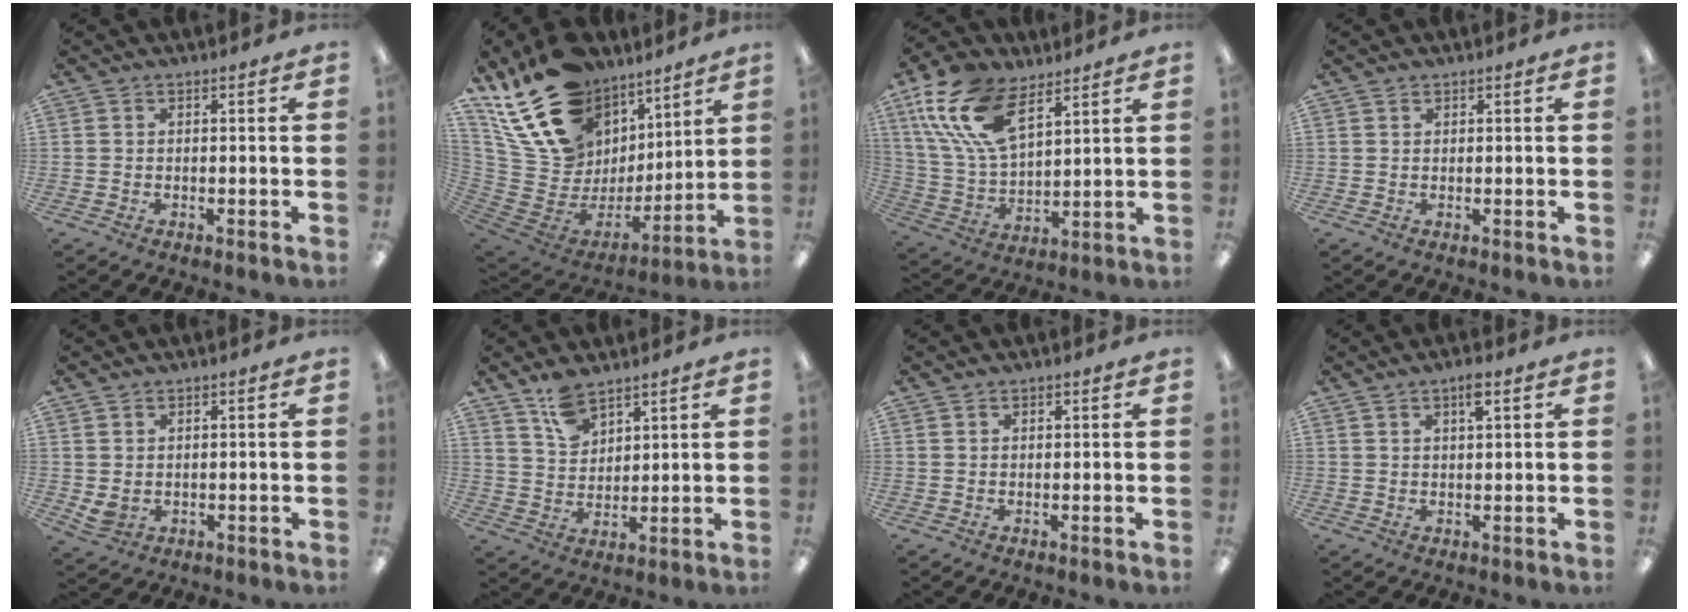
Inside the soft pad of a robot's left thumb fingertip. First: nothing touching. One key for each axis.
{"total": 23.4, "fx": 14.5, "fy": 15.5, "fz": 9.8, "tx": -0.186, "ty": -0.087, "tz": 0.295}
{"total": 18.3, "fx": 9.9, "fy": 9.1, "fz": 12.5, "tx": -0.279, "ty": -0.026, "tz": 0.177}
{"total": 0.6, "fx": 0.5, "fy": 0.3, "fz": 0.2, "tx": -0.005, "ty": 0.002, "tz": 0.008}
{"total": 2.9, "fx": 0.7, "fy": 2.3, "fz": 1.6, "tx": -0.028, "ty": -0.004, "tz": 0.012}
{"total": 7.6, "fx": 5.9, "fy": 3.7, "fz": 3.1, "tx": -0.062, "ty": -0.026, "tz": 0.111}
{"total": 0.7, "fx": 0.5, "fy": 0.4, "fz": 0.3, "tx": -0.006, "ty": 0.003, "tz": 0.009}
{"total": 2.7, "fx": 1.7, "fy": 0.7, "fz": 1.9, "tx": -0.026, "ty": -0.003, "tz": 0.025}